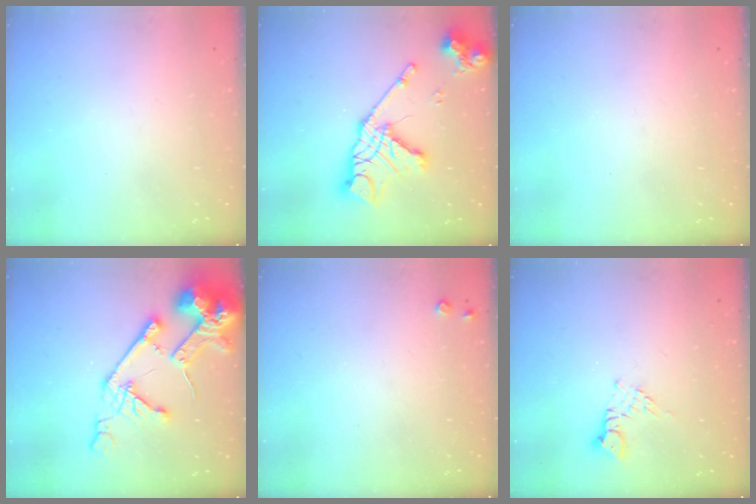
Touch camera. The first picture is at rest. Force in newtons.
{"total": 18.0, "press": 17.8, "slide": 2.0}
{"total": 0.0}
{"total": 20.2, "press": 20.0, "slide": 2.4}
{"total": 4.5, "press": 4.5, "slide": 0.7}
{"total": 3.3, "press": 3.2, "slide": 0.4}